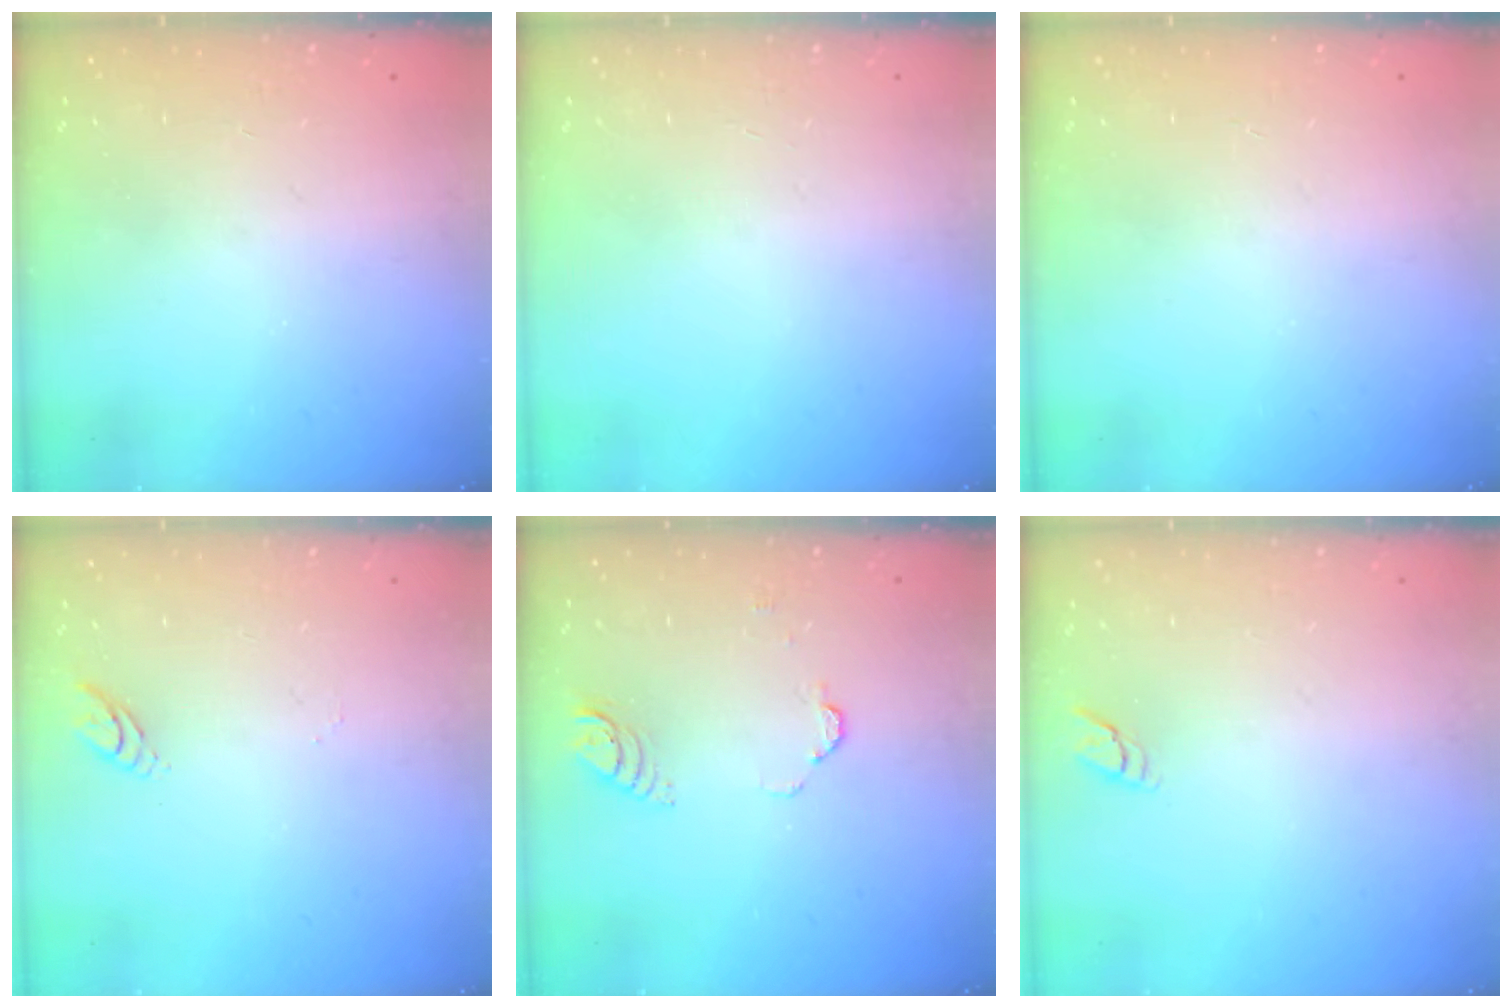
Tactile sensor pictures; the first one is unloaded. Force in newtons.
{"total": 2.7, "press": 2.7, "slide": 0.3}
{"total": 0.0}
{"total": 4.6, "press": 4.5, "slide": 0.4}
{"total": 3.3, "press": 3.3, "slide": 0.3}
{"total": 3.7, "press": 3.7, "slide": 0.3}